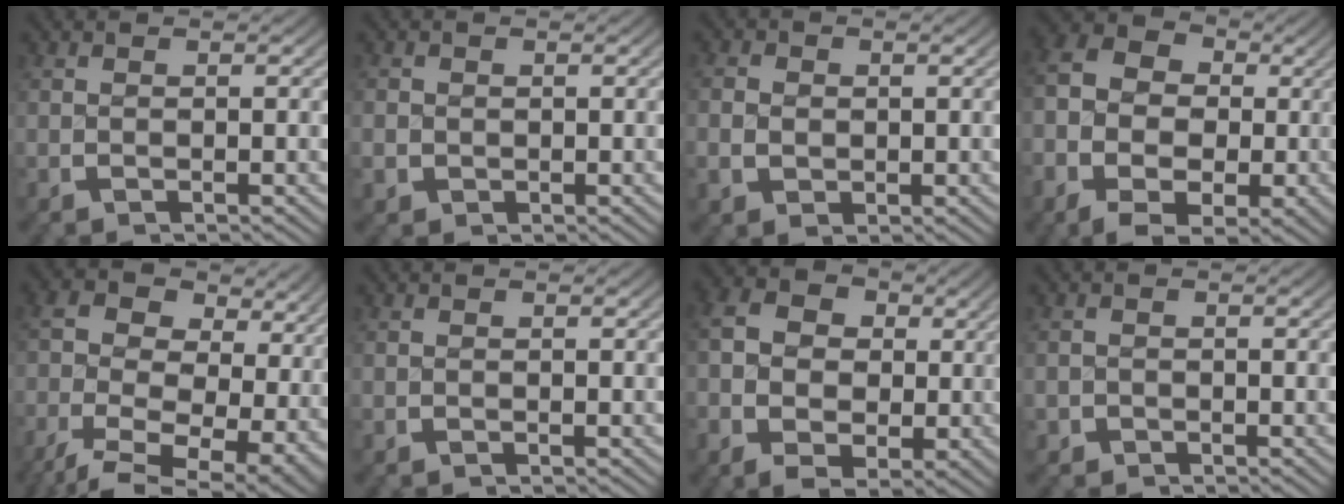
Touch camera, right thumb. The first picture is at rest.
{"total": 1.9, "force": [-0.1, 1.8, 0.5], "torque": [-0.013, -0.005, 0.000]}
{"total": 2.3, "force": [-0.1, 1.9, 1.2], "torque": [-0.026, -0.003, 0.003]}
{"total": 12.8, "force": [0.6, 10.2, 7.8], "torque": [-0.146, -0.015, 0.000]}
{"total": 12.8, "force": [-2.5, 8.6, 9.2], "torque": [-0.169, -0.060, -0.020]}
{"total": 0.0}
{"total": 8.7, "force": [0.6, 6.8, 5.4], "torque": [-0.106, -0.023, 0.012]}
{"total": 1.1, "force": [-0.7, 0.8, -0.1], "torque": [0.002, -0.006, -0.011]}